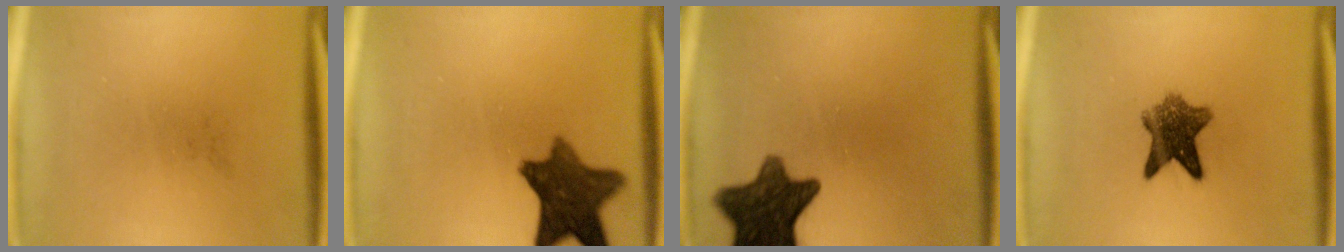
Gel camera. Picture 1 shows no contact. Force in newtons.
{"total": 10.8}
{"total": 11.4}
{"total": 7.4}